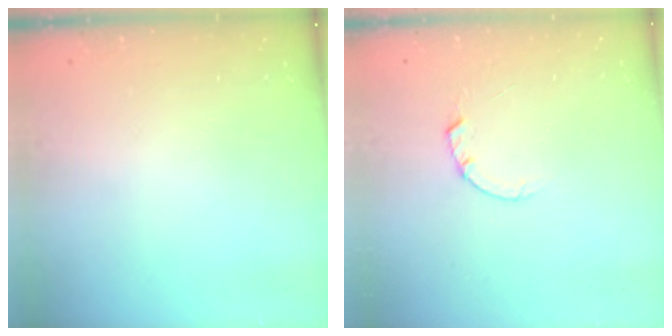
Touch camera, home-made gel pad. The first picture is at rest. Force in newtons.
{"total": 1.5, "press": 1.5, "slide": 0.3}